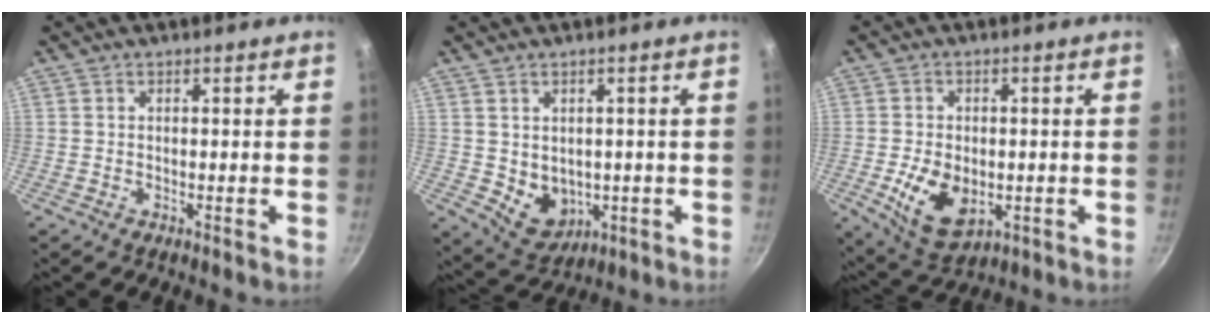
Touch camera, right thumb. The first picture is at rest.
{"total": 7.1, "force": [-0.8, 5.6, 4.2], "torque": [-0.041, -0.005, 0.011]}
{"total": 9.9, "force": [-2.1, 6.3, 7.4], "torque": [-0.119, -0.005, -0.022]}